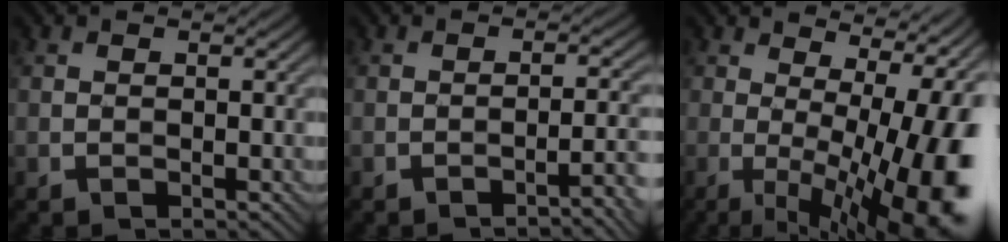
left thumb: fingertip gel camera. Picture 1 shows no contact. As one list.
[{"total": 4.1, "force": [-2.3, 0.7, 3.3], "torque": [-0.034, 0.016, -0.042]}, {"total": 16.6, "force": [-0.3, 6.4, 15.4], "torque": [-0.168, 0.008, 0.000]}]